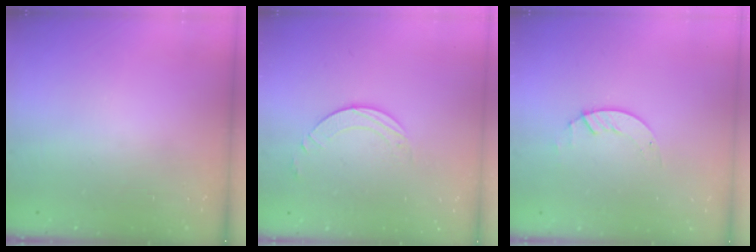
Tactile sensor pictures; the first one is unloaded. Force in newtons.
{"total": 2.7, "press": 2.7, "slide": 0.2}
{"total": 1.3, "press": 1.3, "slide": 0.2}